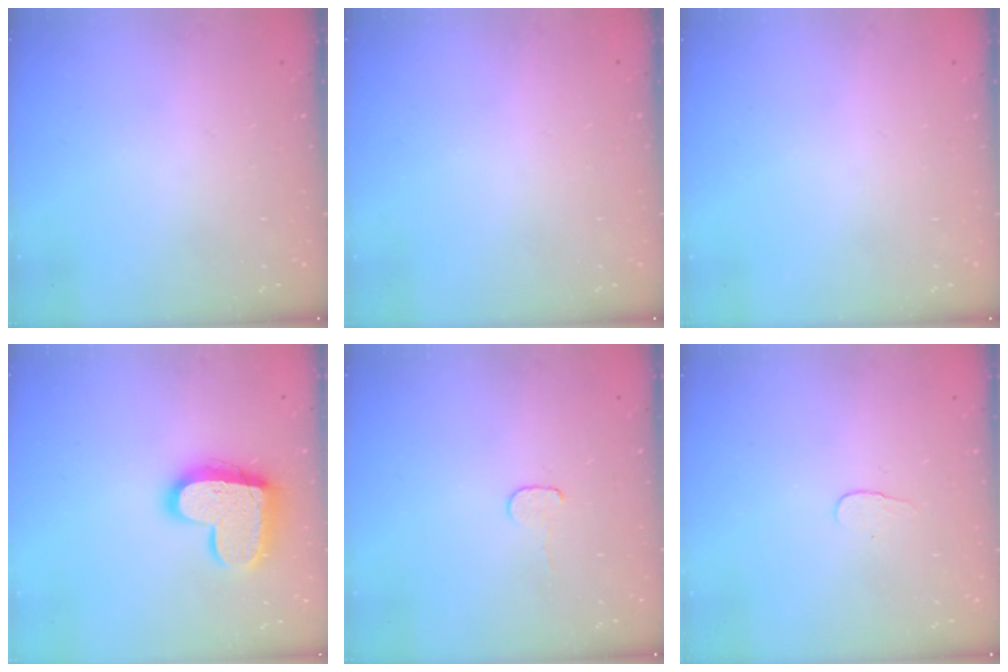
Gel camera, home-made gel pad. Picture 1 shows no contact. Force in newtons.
{"total": 0.6, "press": 0.6, "slide": 0.2}
{"total": 0.0}
{"total": 17.6, "press": 17.5, "slide": 1.3}
{"total": 4.1, "press": 4.1, "slide": 0.4}
{"total": 3.1, "press": 3.1, "slide": 0.3}